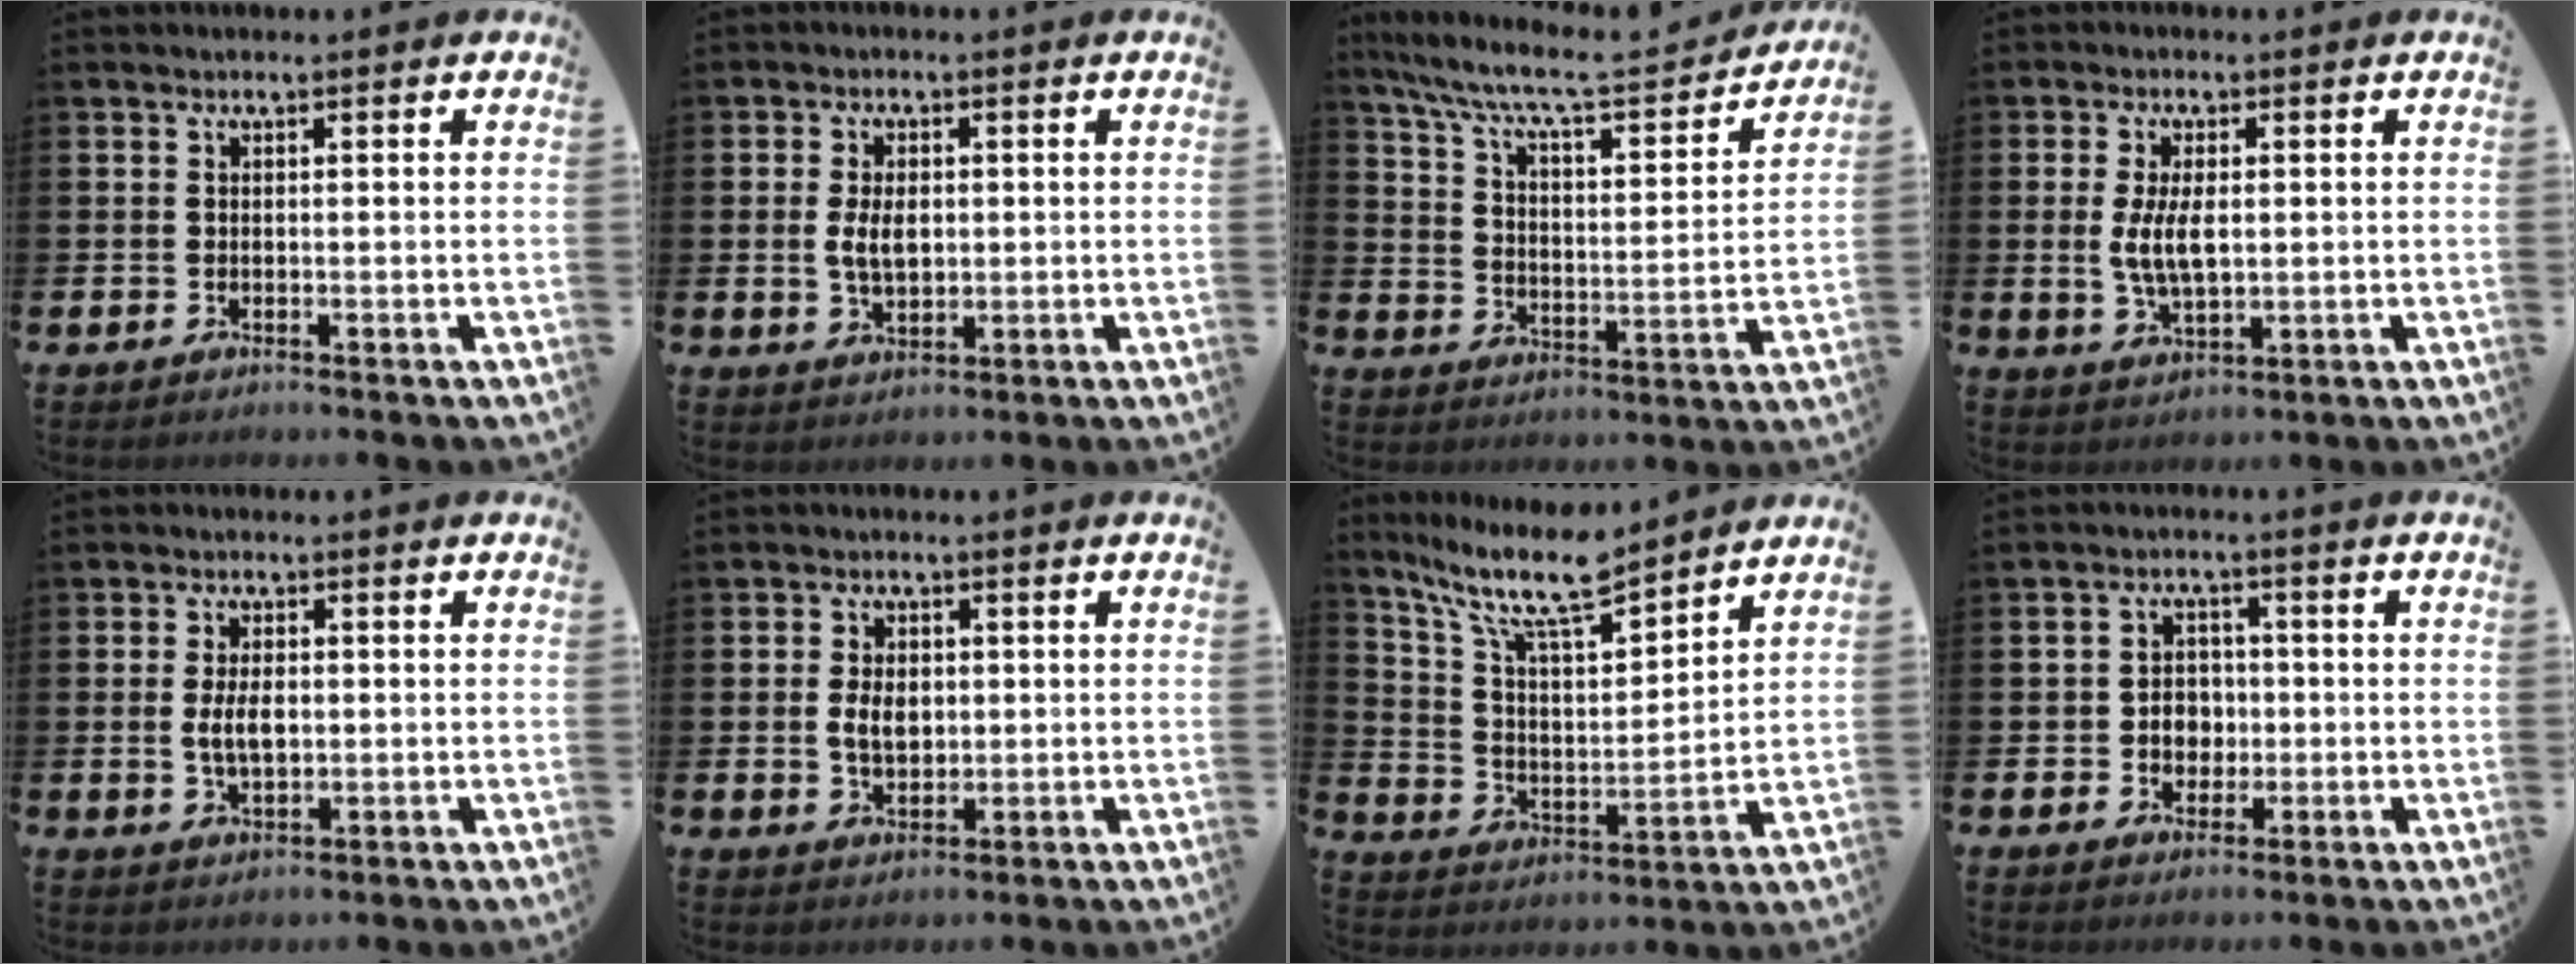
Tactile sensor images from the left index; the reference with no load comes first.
{"total": 4.2, "force": [0.4, 2.5, 3.4], "torque": [-0.057, 0.005, 0.003]}
{"total": 8.4, "force": [7.4, 1.6, 3.7], "torque": [-0.102, -0.051, 0.120]}
{"total": 5.3, "force": [0.7, 2.5, 4.7], "torque": [-0.089, -0.001, 0.005]}
{"total": 4.3, "force": [0.1, 2.3, 3.6], "torque": [-0.065, 0.000, -0.005]}
{"total": 3.9, "force": [0.4, 2.6, 2.9], "torque": [-0.040, 0.002, 0.001]}
{"total": 11.5, "force": [9.8, 2.2, 5.6], "torque": [-0.137, -0.050, 0.171]}
{"total": 3.6, "force": [-0.4, 3.2, 1.7], "torque": [-0.022, 0.002, -0.017]}